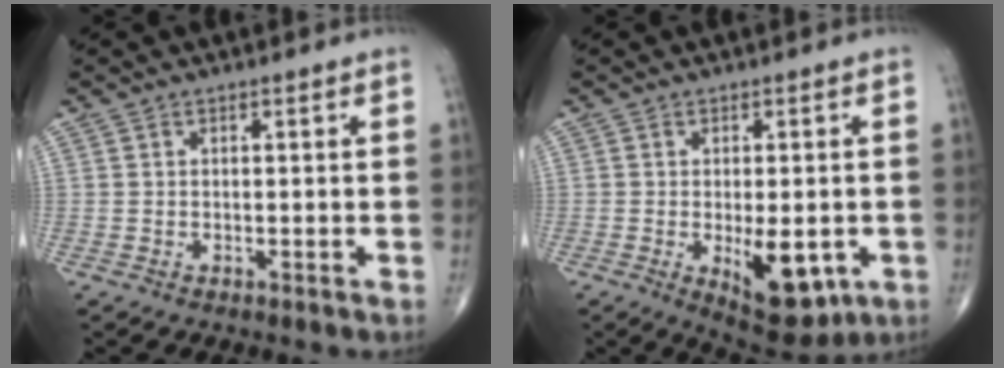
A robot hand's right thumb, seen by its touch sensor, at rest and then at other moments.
{"total": 10.7, "force": [-2.8, 4.8, 9.1], "torque": [-0.107, -0.013, -0.027]}